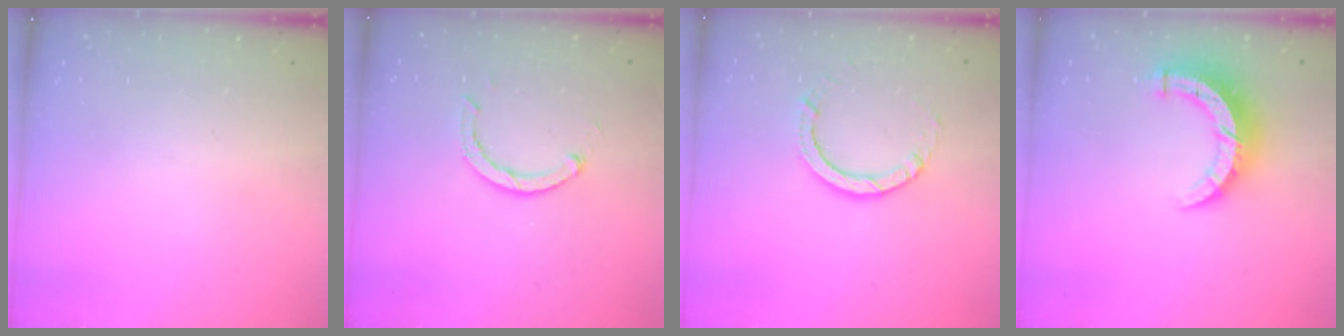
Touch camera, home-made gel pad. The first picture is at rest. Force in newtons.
{"total": 2.9, "press": 2.9, "slide": 0.4}
{"total": 4.5, "press": 4.5, "slide": 0.3}
{"total": 8.8, "press": 8.7, "slide": 0.9}